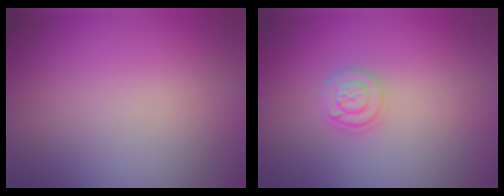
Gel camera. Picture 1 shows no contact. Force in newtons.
{"total": 2.2, "press": 1.8, "slide": 1.2}